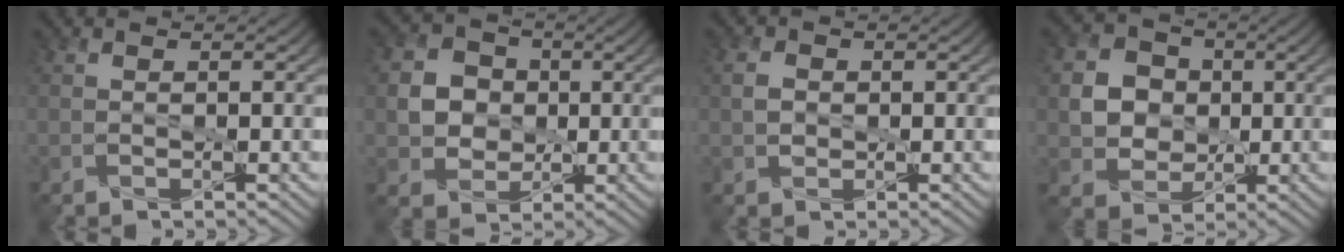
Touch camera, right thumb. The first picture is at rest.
{"total": 5.5, "force": [0.1, 5.0, 2.4], "torque": [-0.068, 0.006, -0.013]}
{"total": 2.2, "force": [-0.1, 1.8, 1.3], "torque": [-0.034, 0.001, -0.008]}
{"total": 6.2, "force": [0.2, 5.5, 2.7], "torque": [-0.078, 0.005, -0.009]}